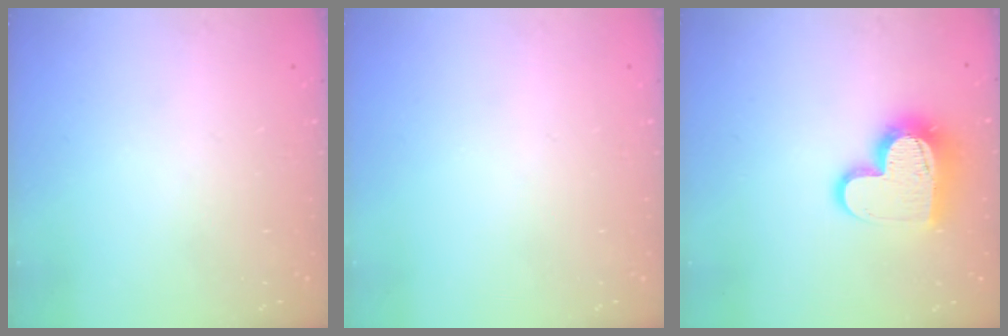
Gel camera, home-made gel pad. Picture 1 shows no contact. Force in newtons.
{"total": 0.0}
{"total": 14.7, "press": 14.6, "slide": 1.1}